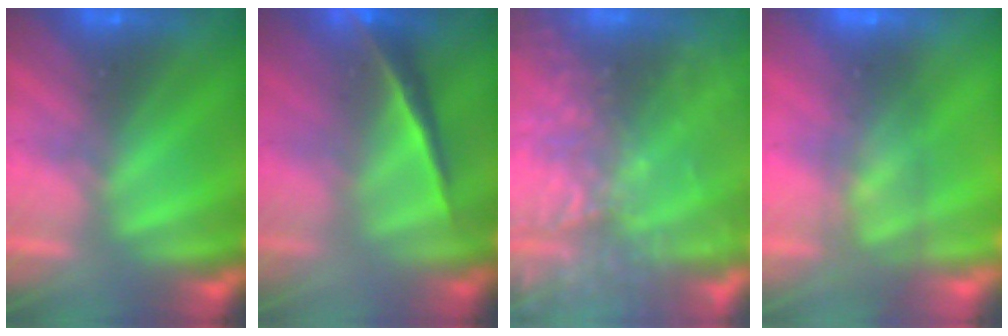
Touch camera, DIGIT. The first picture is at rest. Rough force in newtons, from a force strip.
{"total": 2.0}
{"total": 7.0}
{"total": 7.3}